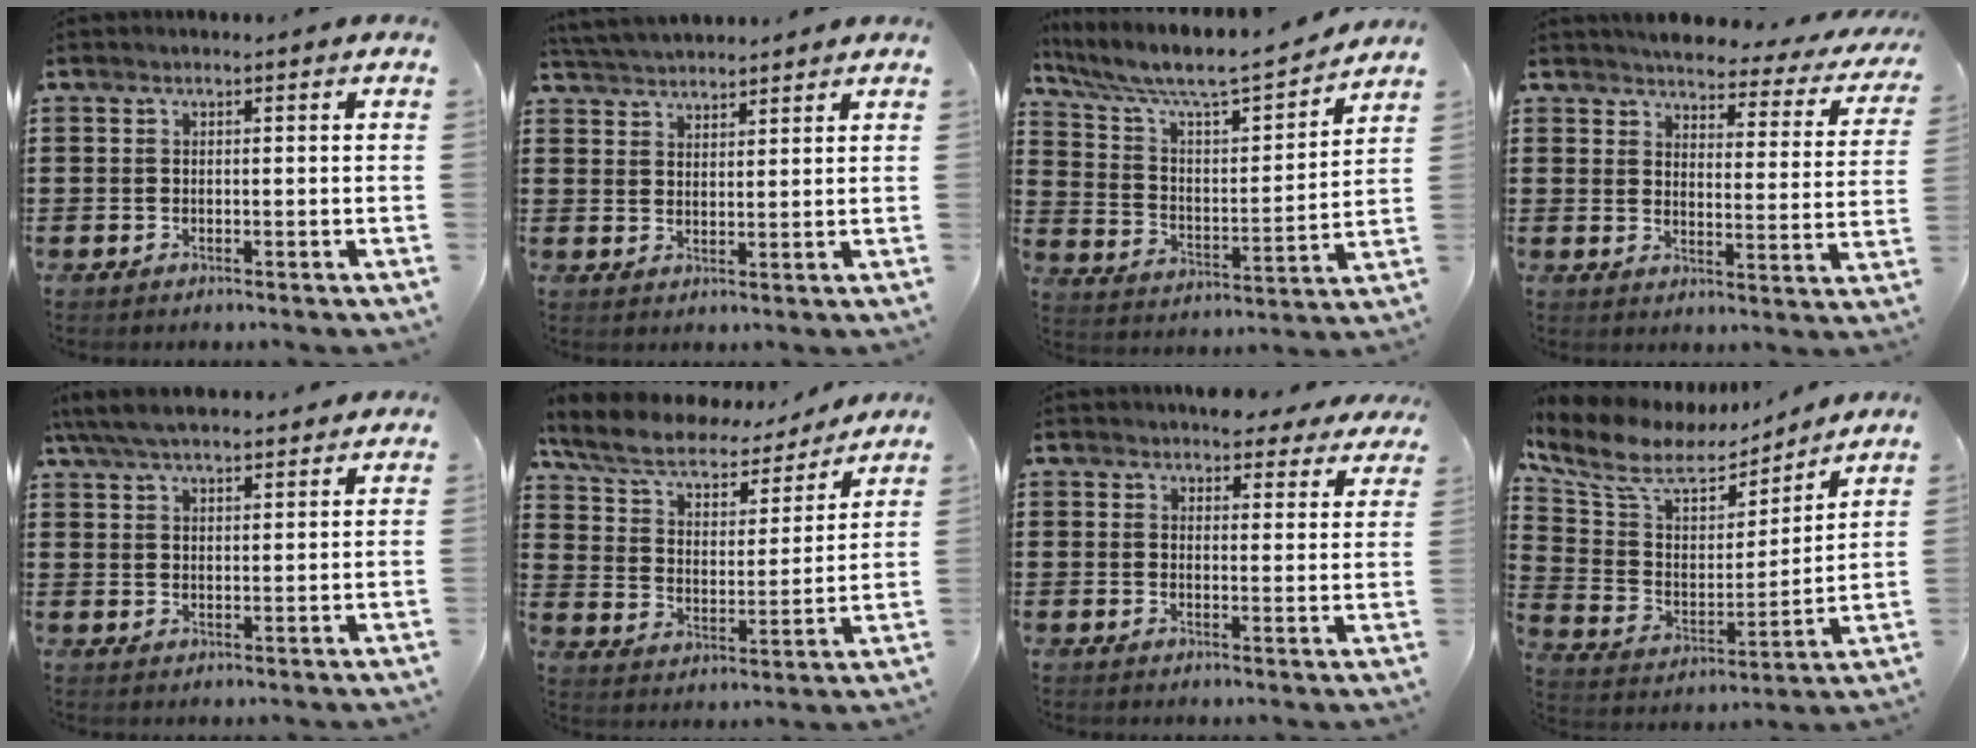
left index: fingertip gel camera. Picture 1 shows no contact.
{"total": 3.8, "force": [3.8, 0.4, 0.2], "torque": [-0.016, -0.010, 0.071]}
{"total": 6.8, "force": [6.0, 0.8, 3.1], "torque": [-0.088, -0.044, 0.096]}
{"total": 3.7, "force": [3.6, 0.5, 0.7], "torque": [-0.029, -0.031, 0.056]}
{"total": 5.7, "force": [5.1, 1.0, 2.3], "torque": [-0.061, -0.010, 0.094]}
{"total": 7.4, "force": [5.9, 2.8, 3.5], "torque": [-0.094, -0.033, 0.100]}
{"total": 4.2, "force": [4.0, 1.0, 0.5], "torque": [-0.015, -0.011, 0.076]}
{"total": 9.3, "force": [6.9, 4.0, 4.6], "torque": [-0.124, -0.034, 0.118]}